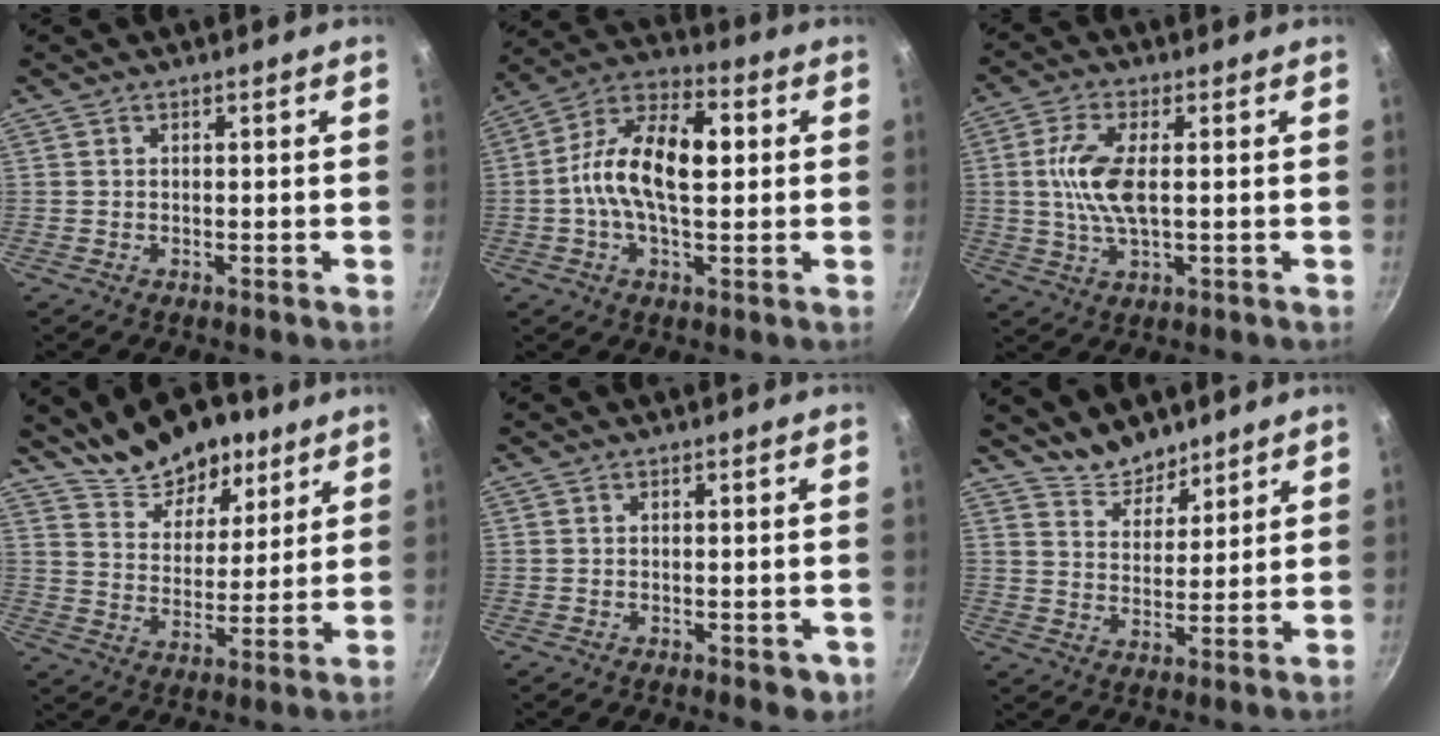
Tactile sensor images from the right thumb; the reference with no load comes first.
{"total": 15.4, "force": [1.0, 7.9, 13.1], "torque": [-0.217, 0.030, -0.006]}
{"total": 8.8, "force": [0.4, 3.4, 8.1], "torque": [-0.171, 0.003, 0.005]}
{"total": 13.8, "force": [9.6, 7.3, 6.5], "torque": [-0.056, -0.048, 0.155]}
{"total": 3.1, "force": [-1.3, 1.5, 2.4], "torque": [-0.022, 0.003, -0.012]}
{"total": 7.4, "force": [6.5, 3.1, 1.7], "torque": [-0.004, -0.047, 0.111]}